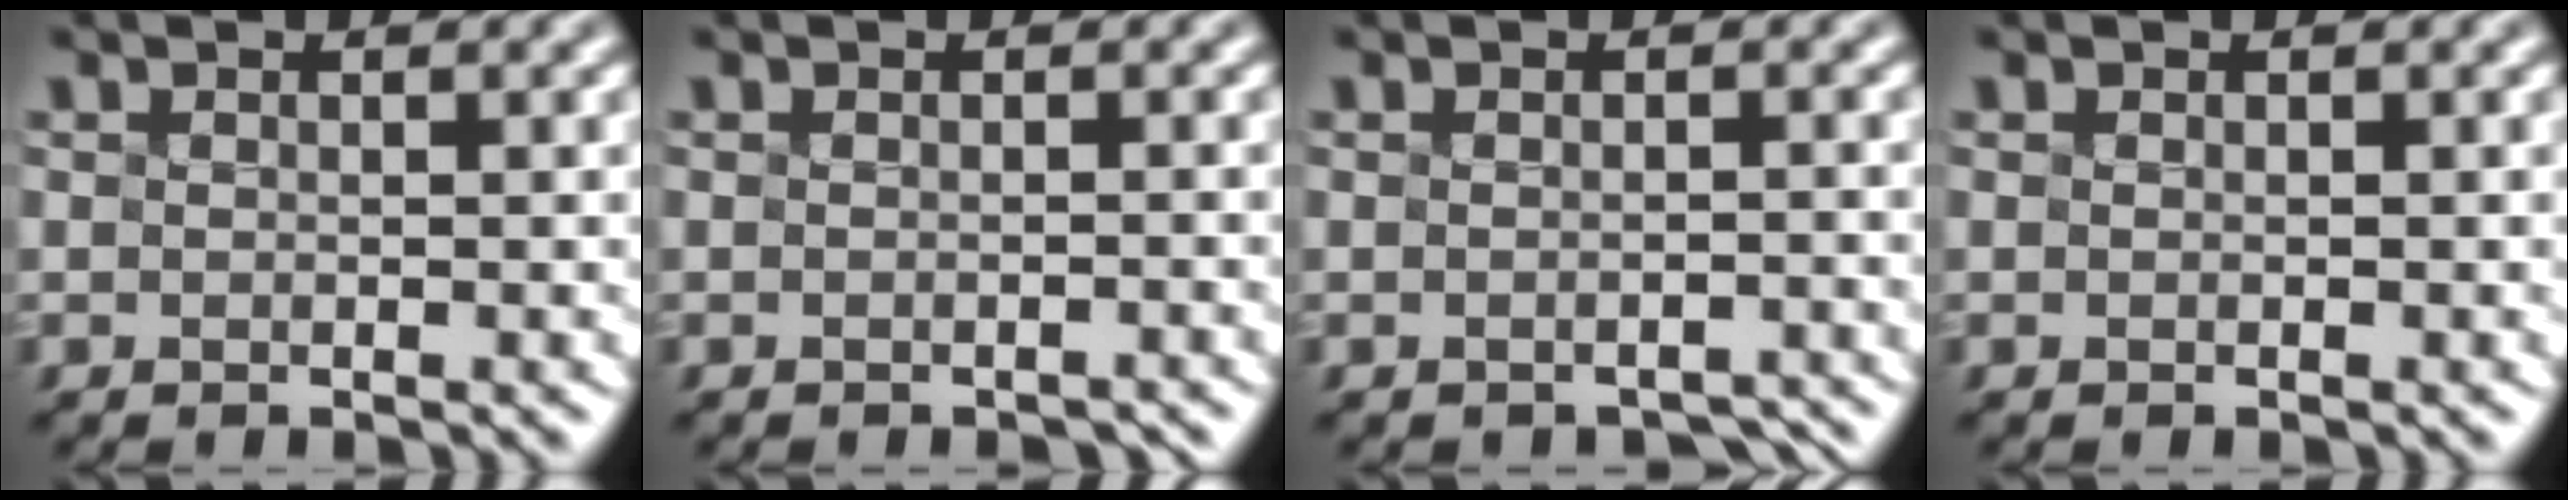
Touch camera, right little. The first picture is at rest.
{"total": 1.0, "force": [-0.9, 0.1, 0.3], "torque": [-0.001, -0.001, -0.014]}
{"total": 1.4, "force": [-1.3, 0.4, 0.3], "torque": [-0.001, -0.001, -0.016]}
{"total": 0.0}